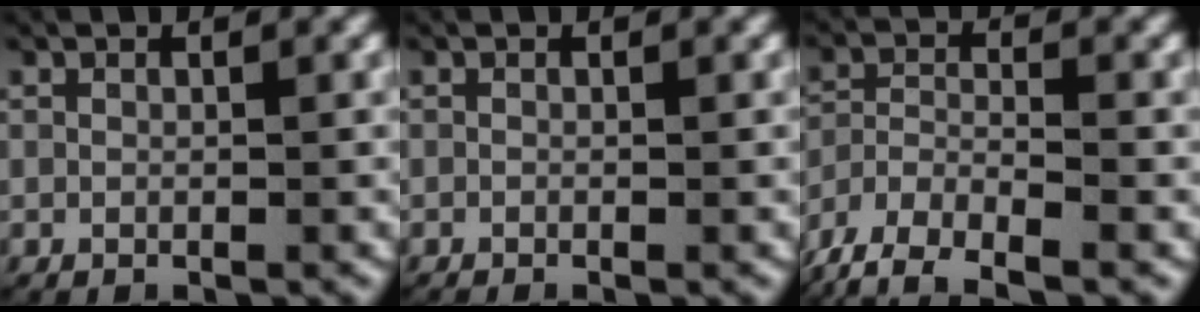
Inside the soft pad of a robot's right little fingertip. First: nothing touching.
{"total": 0.8, "force": [-0.7, 0.2, 0.2], "torque": [-0.005, -0.004, -0.011]}
{"total": 7.3, "force": [-4.7, 4.4, 3.4], "torque": [-0.074, -0.025, -0.072]}